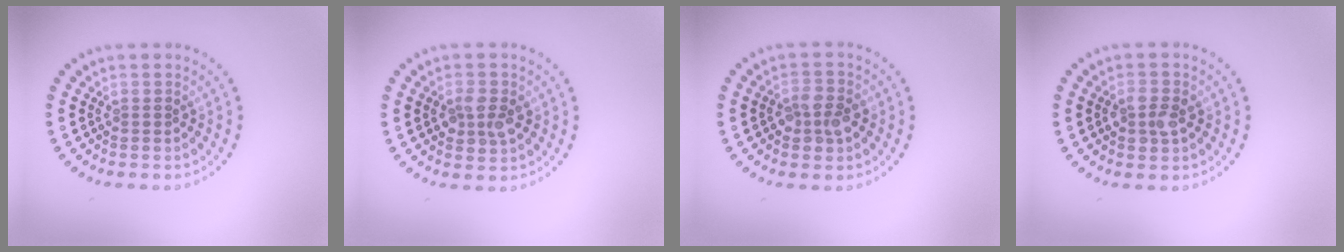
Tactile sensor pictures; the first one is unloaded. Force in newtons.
{"total": 2.4, "press": 2.4, "slide": 0.0}
{"total": 2.6, "press": 2.5, "slide": 0.7}
{"total": 2.1, "press": 2.1, "slide": 0.1}